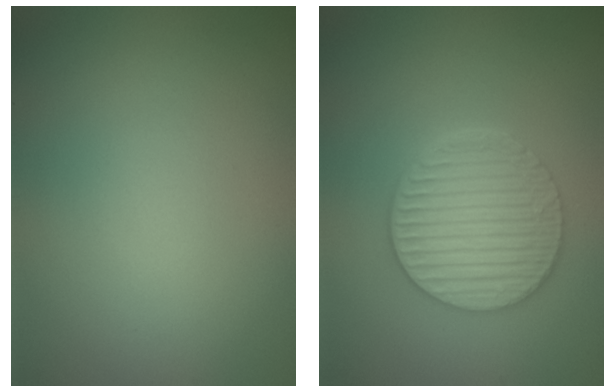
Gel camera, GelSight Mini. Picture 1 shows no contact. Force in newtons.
{"total": 5.5, "press": 4.5, "slide": 3.1}